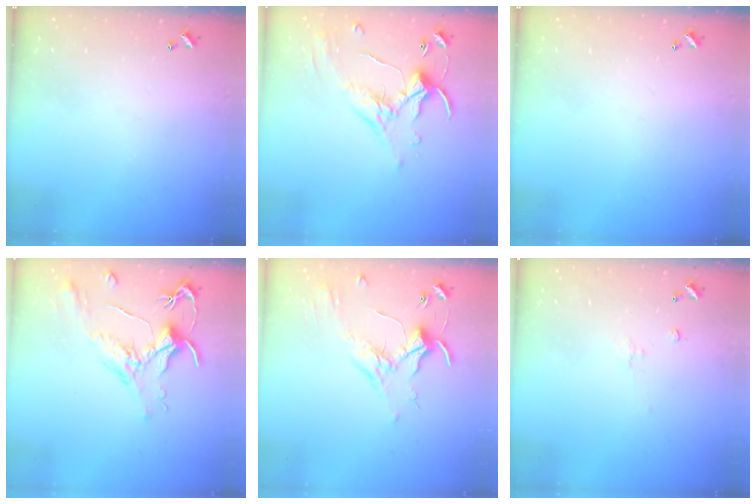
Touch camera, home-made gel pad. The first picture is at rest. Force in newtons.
{"total": 1.1, "press": 0.4, "slide": 1.0}
{"total": 0.0}
{"total": 1.6, "press": 1.5, "slide": 0.7}
{"total": 1.7, "press": 1.6, "slide": 0.5}
{"total": 1.1, "press": 0.9, "slide": 0.5}